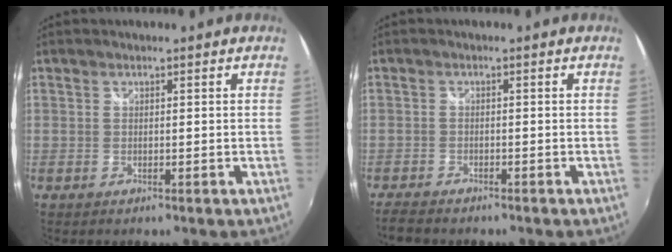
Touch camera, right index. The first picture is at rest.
{"total": 4.4, "force": [-4.1, 1.0, 1.3], "torque": [-0.042, -0.023, -0.075]}